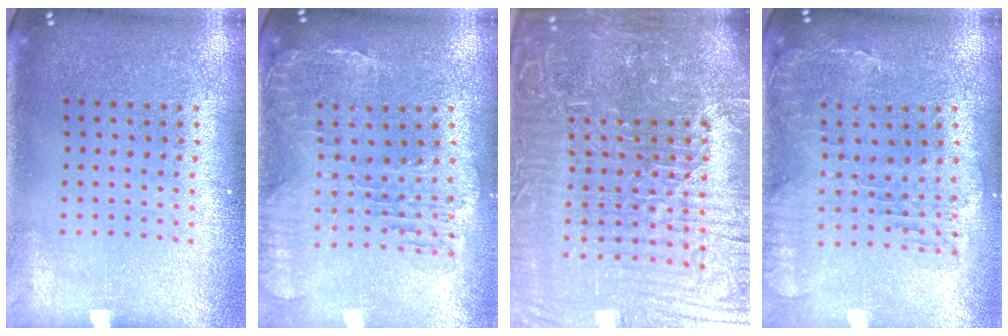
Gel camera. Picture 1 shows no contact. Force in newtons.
{"total": 1.4, "press": 1.4, "slide": 0.4}
{"total": 7.8, "press": 7.0, "slide": 3.5}
{"total": 0.6, "press": 0.5, "slide": 0.3}